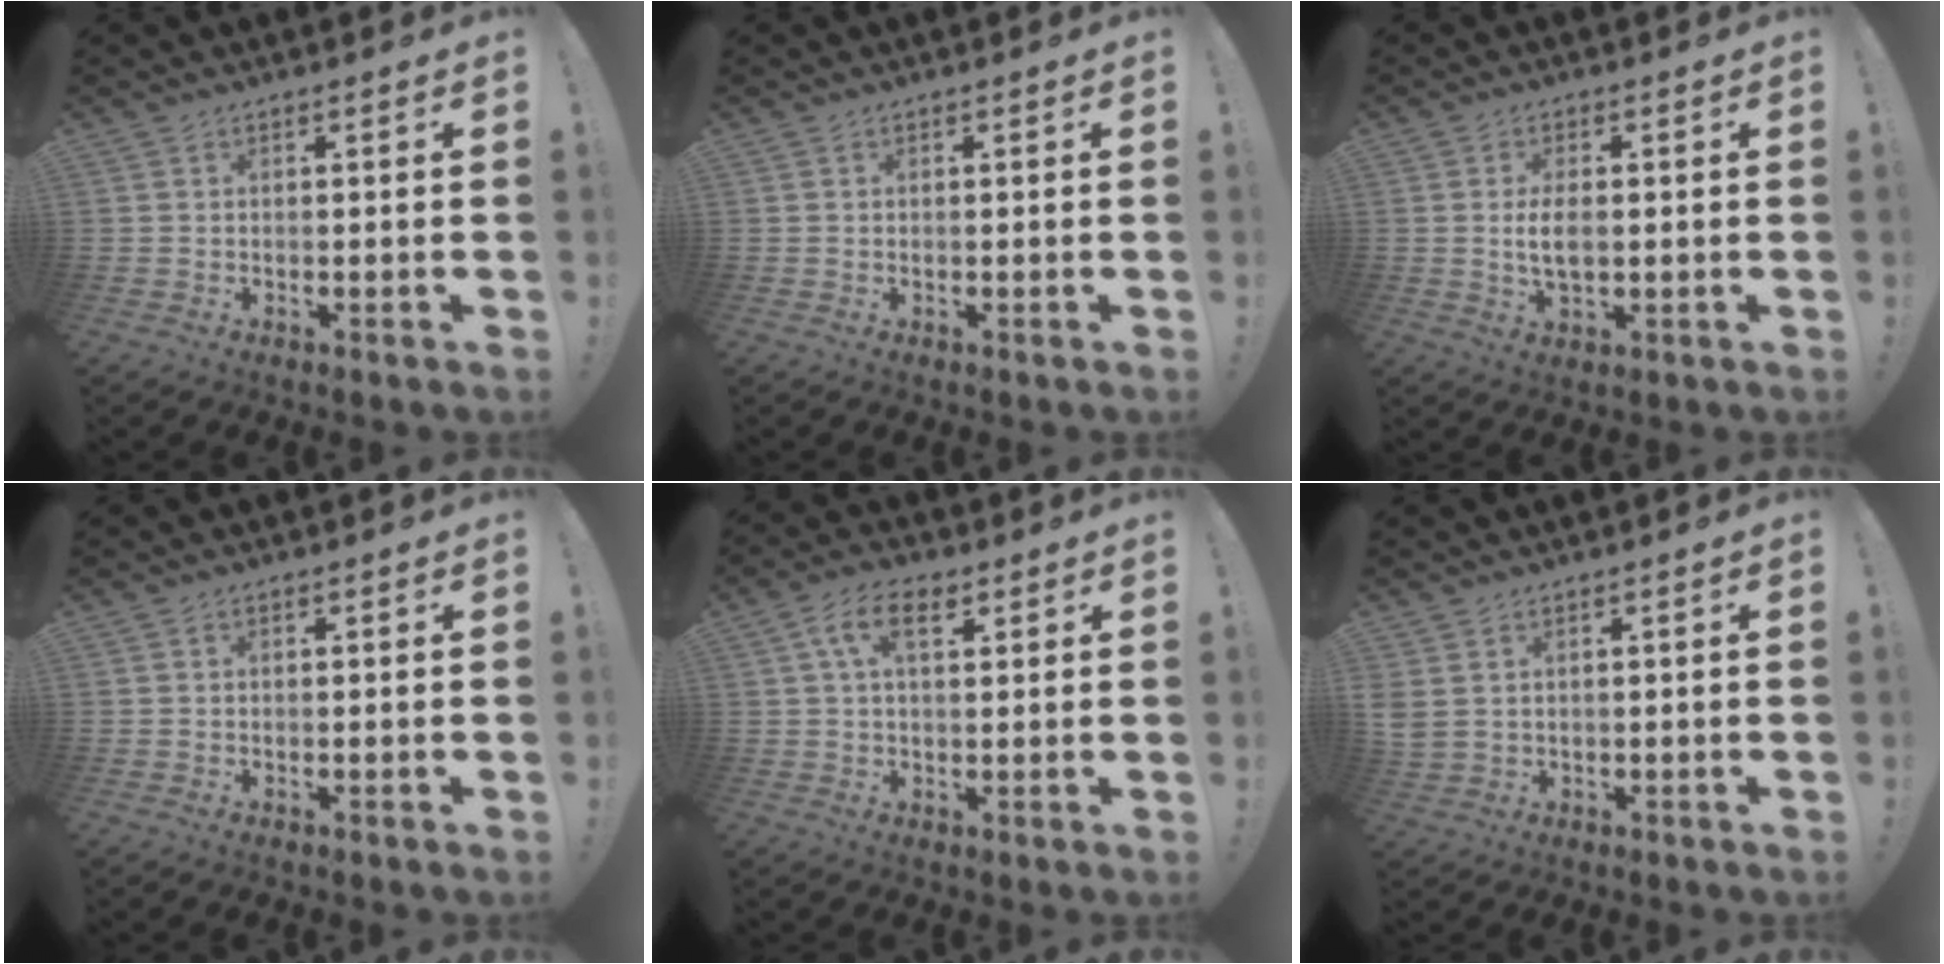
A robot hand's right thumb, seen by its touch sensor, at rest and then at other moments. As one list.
[{"total": 0.0}, {"total": 5.7, "force": [0.1, 2.8, 5.0], "torque": [-0.095, -0.006, -0.004]}, {"total": 0.0}, {"total": 8.1, "force": [2.8, 4.4, 6.2], "torque": [-0.101, 0.008, 0.051]}, {"total": 3.5, "force": [1.6, 2.4, 2.1], "torque": [-0.049, 0.000, 0.032]}]